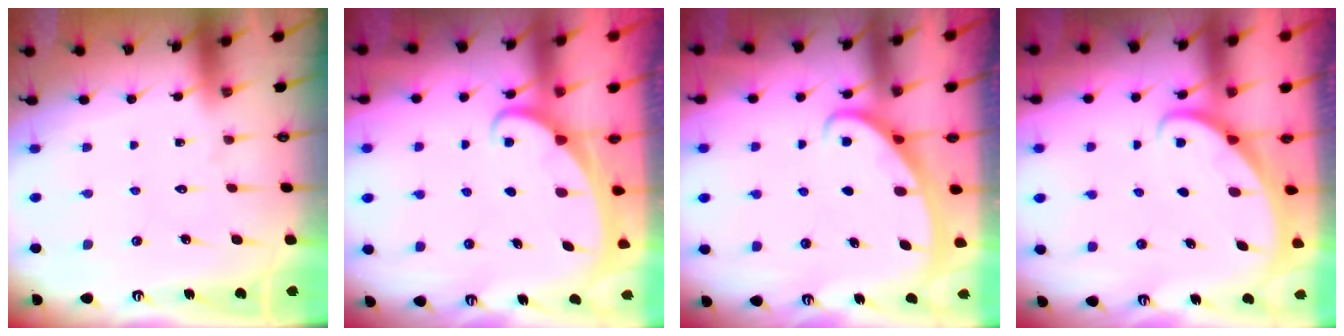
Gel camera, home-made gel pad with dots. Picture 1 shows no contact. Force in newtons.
{"total": 2.0, "press": 2.0, "slide": 0.2}
{"total": 2.5, "press": 2.5, "slide": 0.4}
{"total": 1.5, "press": 1.5, "slide": 0.0}